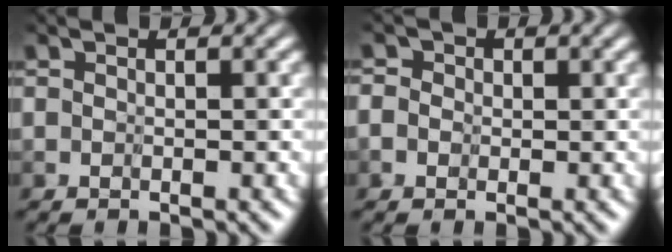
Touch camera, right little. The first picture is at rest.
{"total": 2.0, "force": [-0.6, 1.9, -0.1], "torque": [-0.007, 0.017, -0.035]}